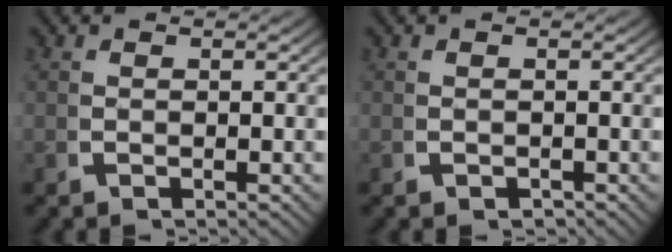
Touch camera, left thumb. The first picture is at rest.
{"total": 0.9, "force": [-0.8, 0.3, -0.2], "torque": [0.006, -0.004, -0.011]}